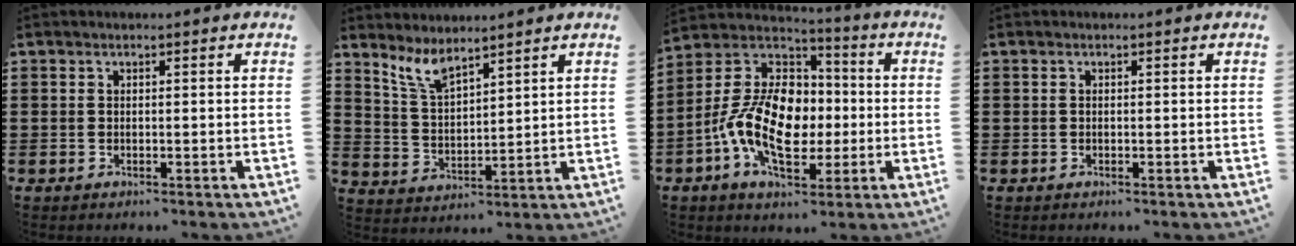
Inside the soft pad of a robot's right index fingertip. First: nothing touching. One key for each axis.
{"total": 5.4, "fx": 4.6, "fy": 1.3, "fz": 2.5, "tx": -0.062, "ty": -0.014, "tz": 0.085}
{"total": 14.4, "fx": -2.5, "fy": 9.1, "fz": 10.9, "tx": -0.257, "ty": 0.010, "tz": -0.047}
{"total": 0.0}